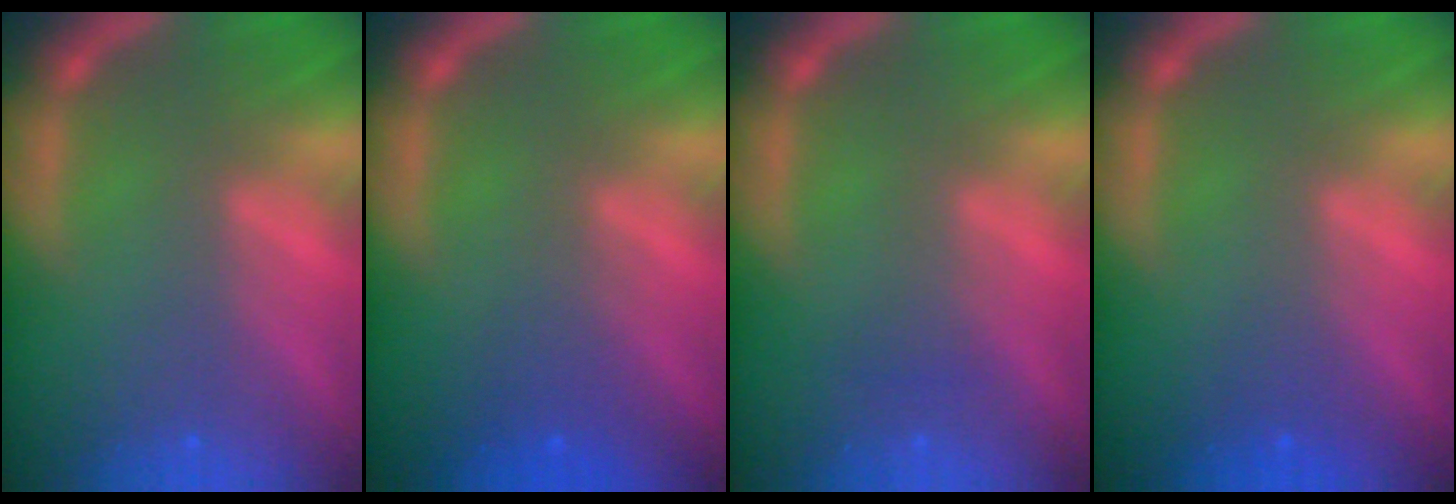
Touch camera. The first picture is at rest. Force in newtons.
{"total": 1.9}
{"total": 1.0}
{"total": 0.9}